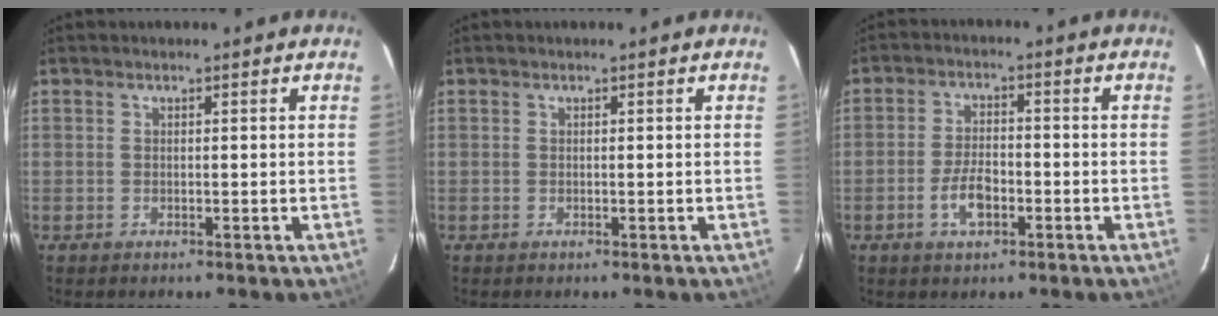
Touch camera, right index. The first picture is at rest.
{"total": 0.0}
{"total": 5.6, "force": [-2.3, 2.7, 4.3], "torque": [-0.089, 0.005, -0.039]}